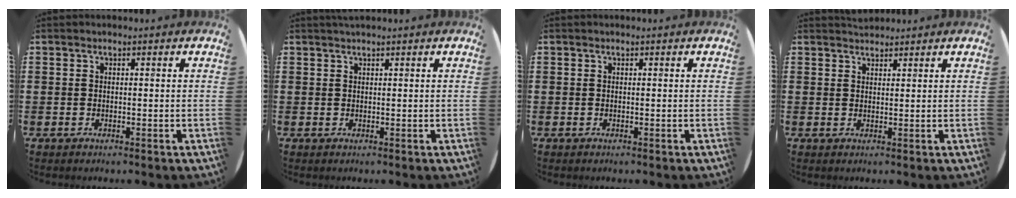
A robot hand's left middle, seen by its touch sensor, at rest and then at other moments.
{"total": 0.6, "force": [0.5, -0.1, 0.1], "torque": [-0.003, -0.001, 0.011]}
{"total": 0.0}
{"total": 1.5, "force": [1.4, 0.2, -0.1], "torque": [0.007, -0.002, 0.027]}